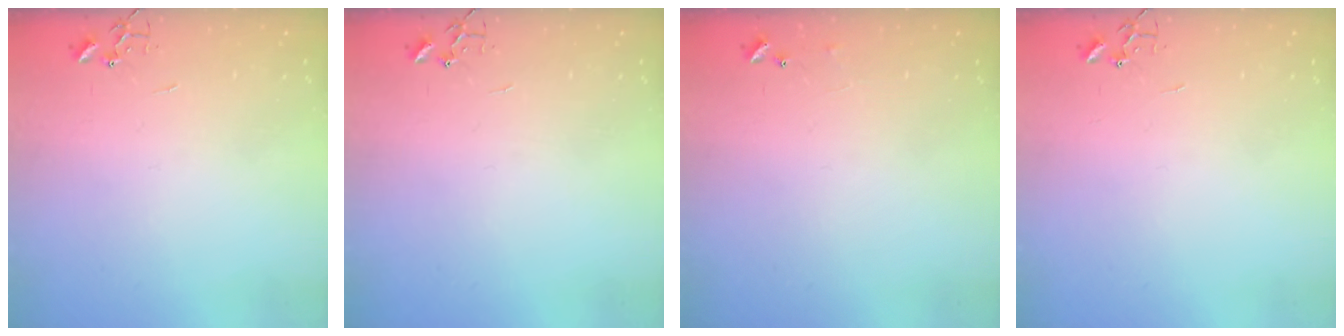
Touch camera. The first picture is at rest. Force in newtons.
{"total": 0.0}
{"total": 6.4, "press": 6.3, "slide": 0.5}
{"total": 0.0}